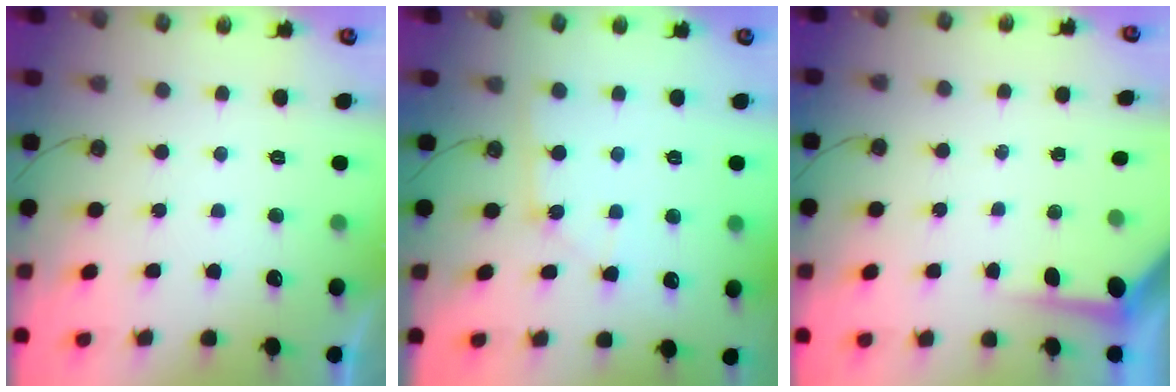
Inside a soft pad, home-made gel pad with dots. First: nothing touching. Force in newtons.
{"total": 2.0, "press": 2.0, "slide": 0.3}
{"total": 4.0, "press": 4.0, "slide": 0.3}